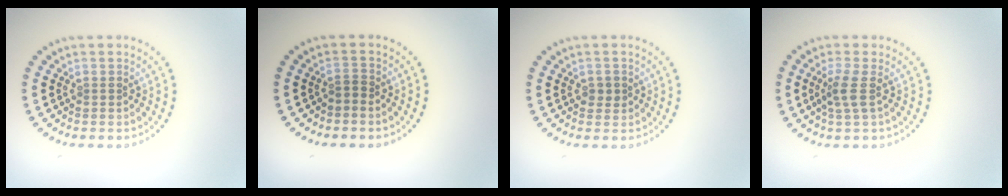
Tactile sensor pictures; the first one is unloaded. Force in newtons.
{"total": 0.8, "press": 0.4, "slide": 0.7}
{"total": 1.1, "press": 1.1, "slide": 0.3}
{"total": 2.1, "press": 1.6, "slide": 1.3}